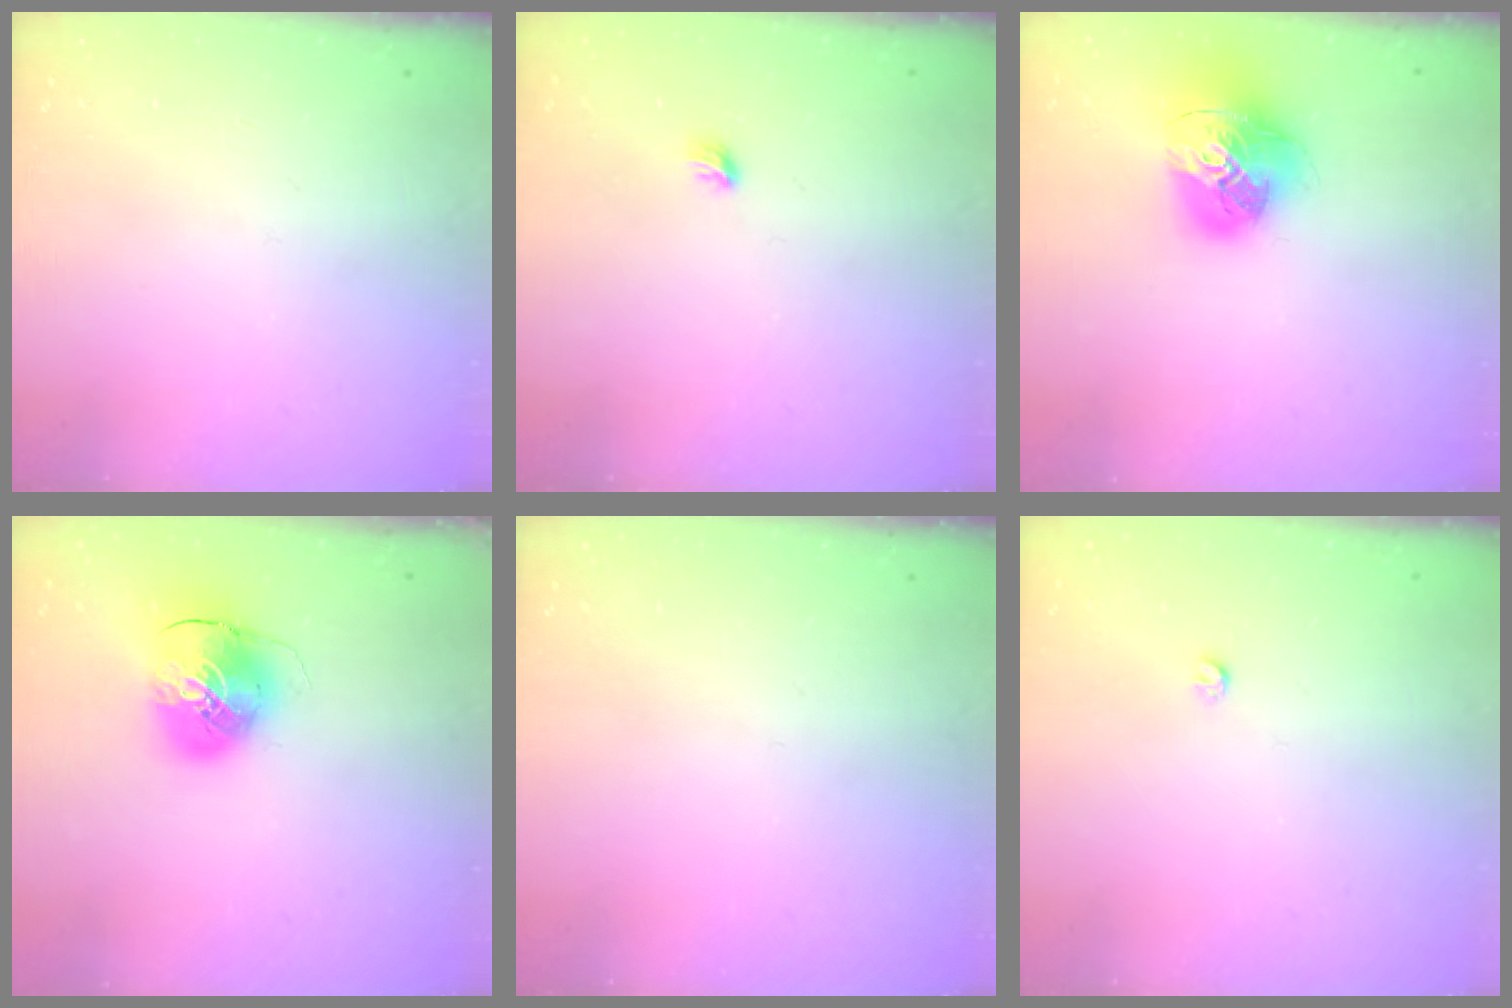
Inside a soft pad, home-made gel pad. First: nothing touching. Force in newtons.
{"total": 3.7, "press": 3.6, "slide": 1.0}
{"total": 19.2, "press": 19.1, "slide": 2.2}
{"total": 10.5, "press": 10.4, "slide": 1.8}
{"total": 0.0}
{"total": 2.8, "press": 2.8, "slide": 0.5}